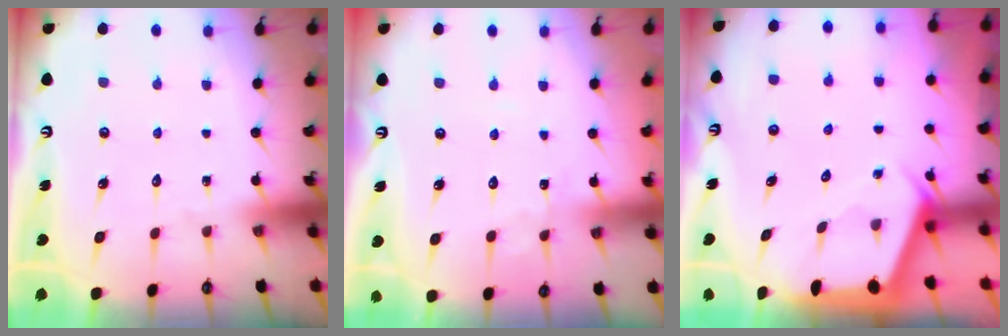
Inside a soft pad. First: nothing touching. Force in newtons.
{"total": 2.2, "press": 2.2, "slide": 0.3}
{"total": 2.4, "press": 2.4, "slide": 0.3}